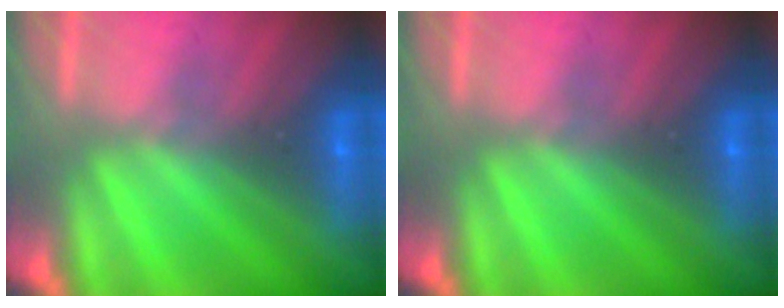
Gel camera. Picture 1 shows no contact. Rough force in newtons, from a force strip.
{"total": 0.0}